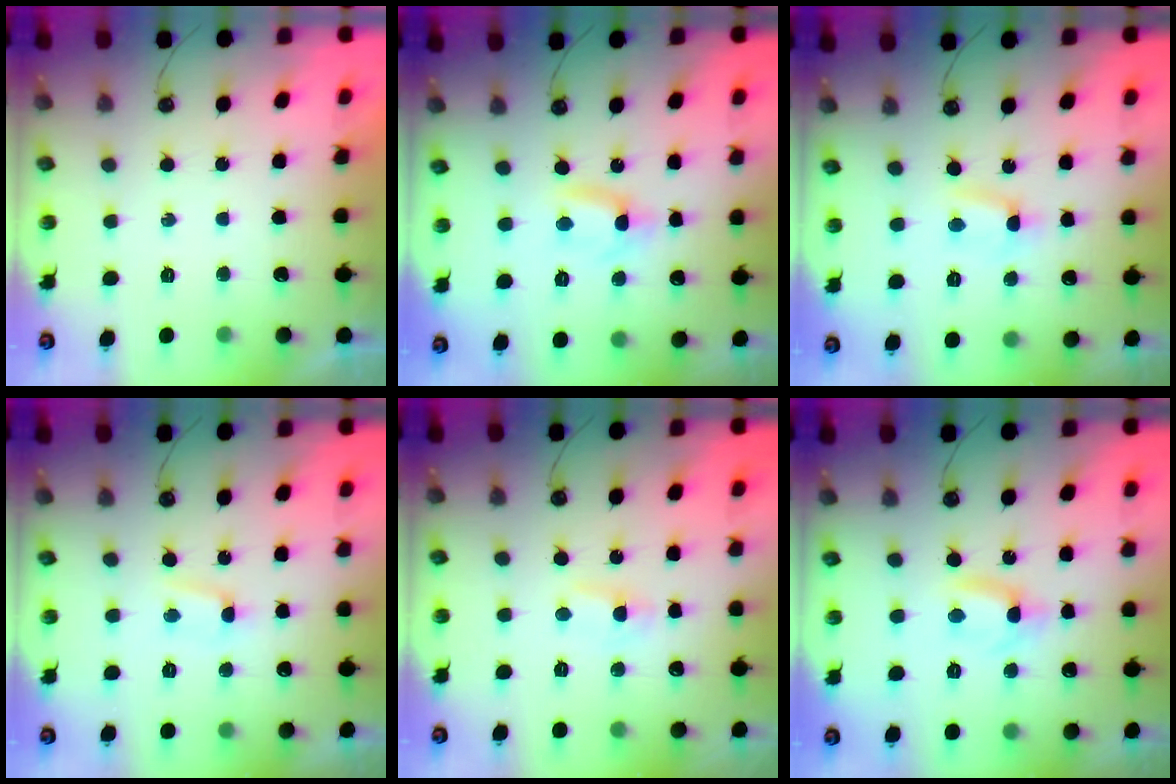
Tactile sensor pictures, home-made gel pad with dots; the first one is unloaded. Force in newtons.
{"total": 2.2, "press": 2.2, "slide": 0.1}
{"total": 1.2, "press": 1.1, "slide": 0.6}
{"total": 1.6, "press": 1.5, "slide": 0.2}
{"total": 2.9, "press": 2.9, "slide": 0.4}
{"total": 2.8, "press": 2.8, "slide": 0.2}